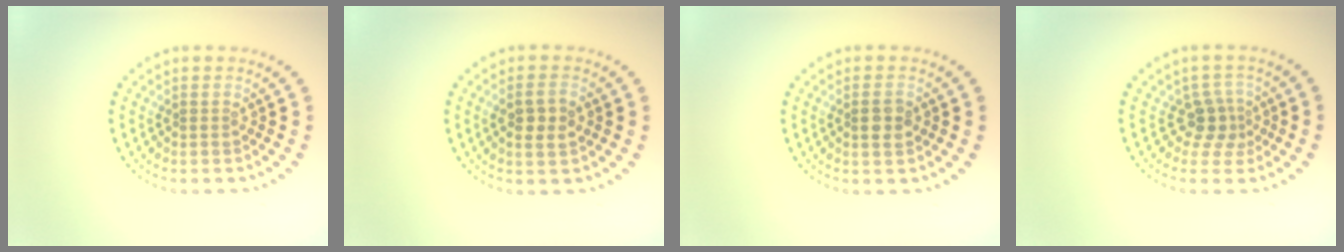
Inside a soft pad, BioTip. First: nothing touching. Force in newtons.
{"total": 2.6, "press": 2.6, "slide": 0.6}
{"total": 1.8, "press": 1.7, "slide": 0.4}
{"total": 2.5, "press": 1.8, "slide": 1.6}